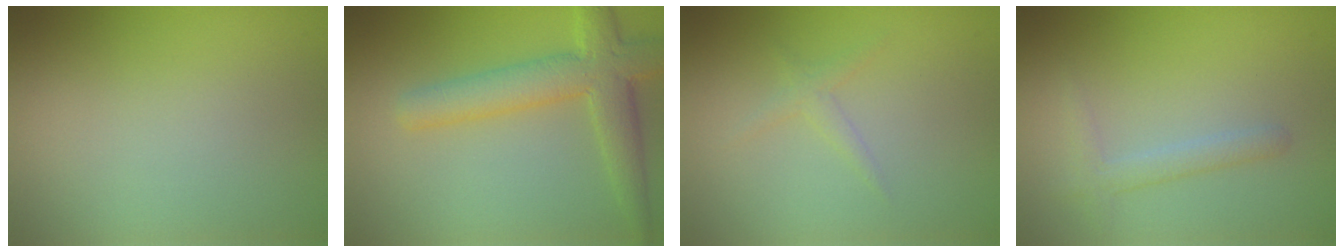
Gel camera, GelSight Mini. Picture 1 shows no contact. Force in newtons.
{"total": 5.3, "press": 5.3, "slide": 0.2}
{"total": 1.1, "press": 1.1, "slide": 0.0}
{"total": 1.7, "press": 1.7, "slide": 0.1}